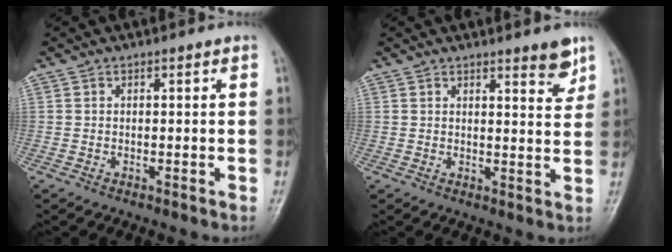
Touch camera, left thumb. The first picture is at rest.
{"total": 4.3, "force": [3.1, 0.9, 2.9], "torque": [-0.027, -0.025, 0.040]}